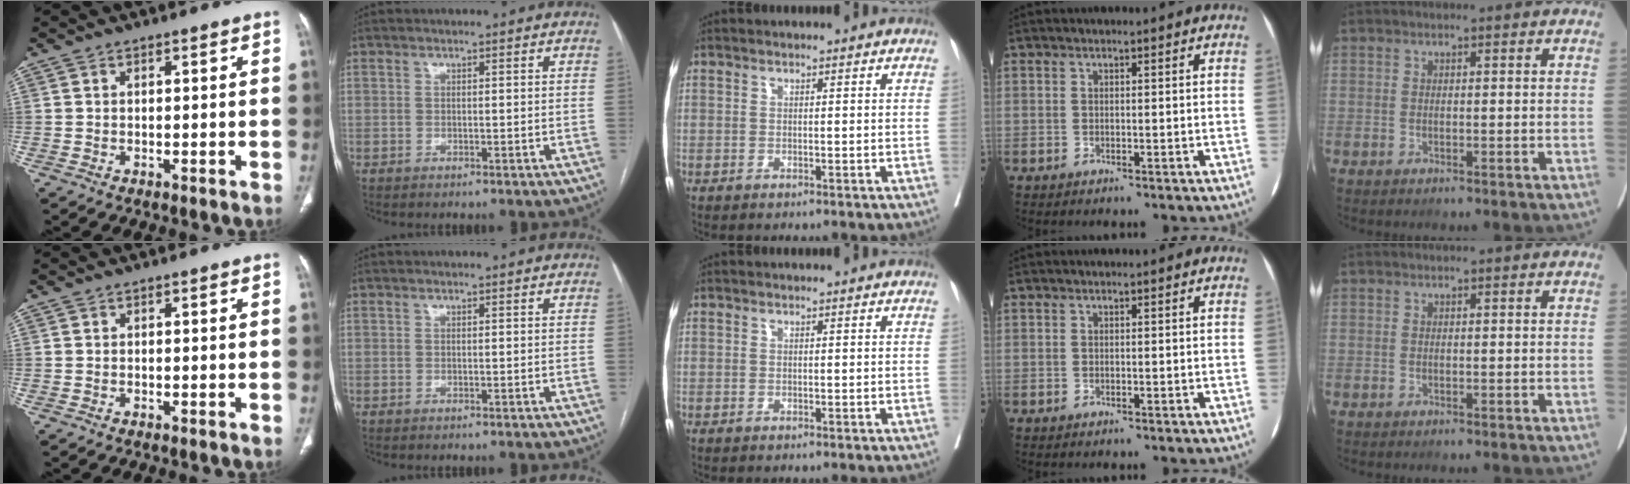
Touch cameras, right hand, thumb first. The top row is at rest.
{}